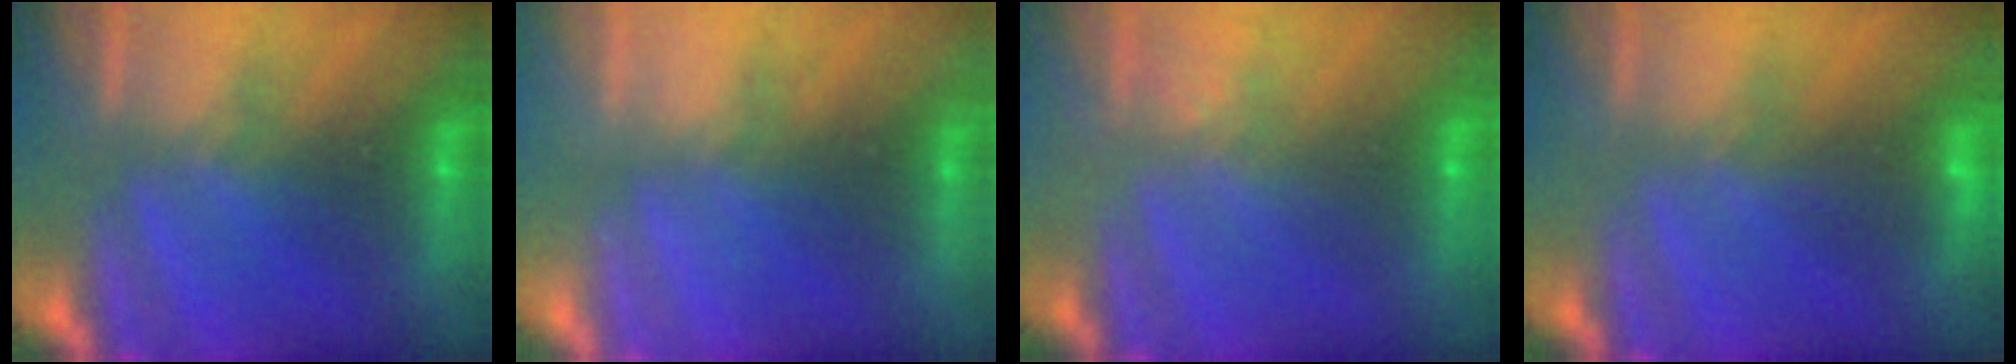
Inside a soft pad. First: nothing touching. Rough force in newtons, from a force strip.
{"total": 2.2}
{"total": 1.7}
{"total": 3.1}